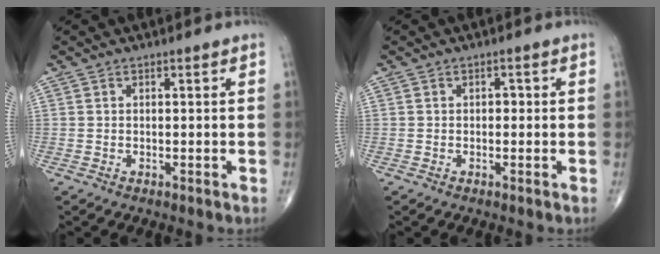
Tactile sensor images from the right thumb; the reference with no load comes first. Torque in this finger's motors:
{"motor_torque": [0.16, 0.09, 0.32, 0.16, -0.02]}